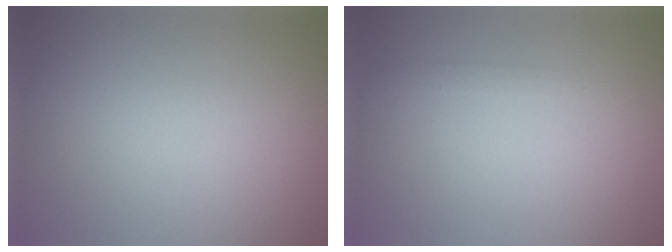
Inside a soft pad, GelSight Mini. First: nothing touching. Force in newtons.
{"total": 0.7, "press": 0.7, "slide": 0.1}